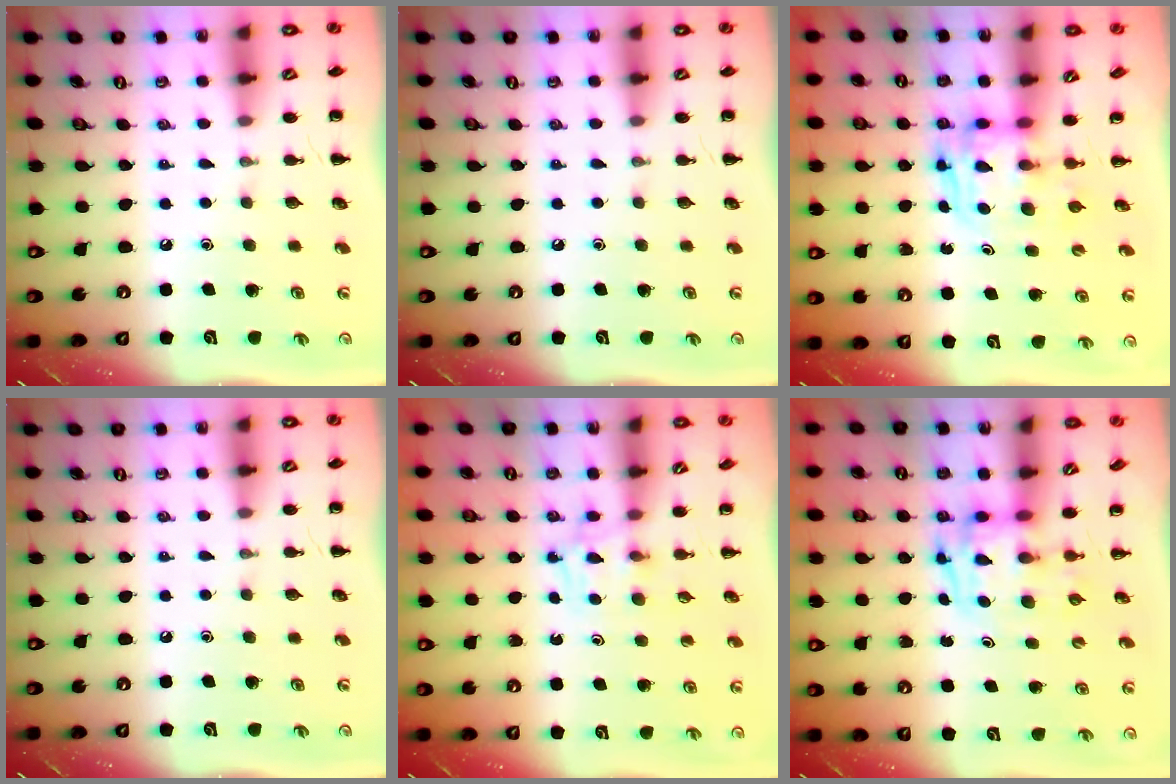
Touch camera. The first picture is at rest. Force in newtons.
{"total": 0.0}
{"total": 2.7, "press": 2.7, "slide": 0.2}
{"total": 0.0}
{"total": 3.9, "press": 3.6, "slide": 1.4}
{"total": 3.3, "press": 3.3, "slide": 0.5}